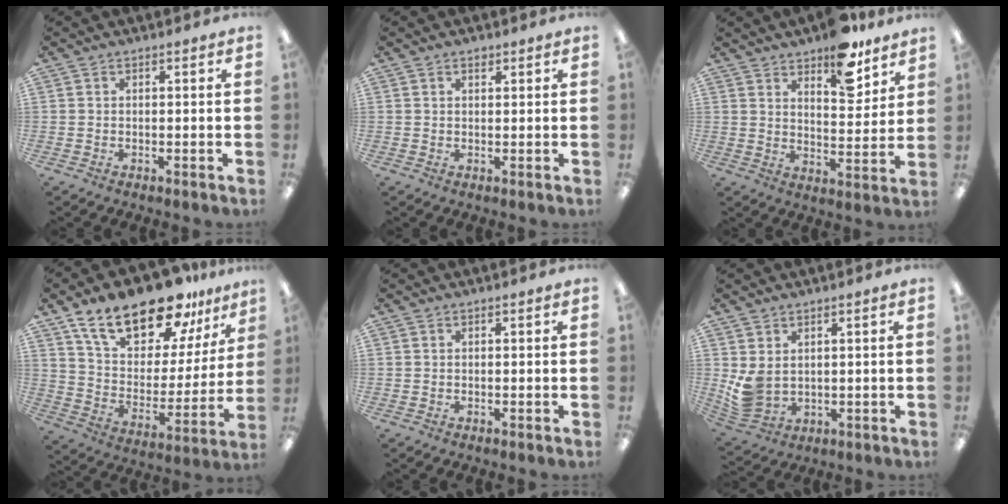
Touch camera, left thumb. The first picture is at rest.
{"total": 1.2, "force": [0.9, 0.5, 0.6], "torque": [-0.012, 0.000, 0.016]}
{"total": 12.9, "force": [9.4, 5.6, 6.8], "torque": [-0.072, -0.061, 0.161]}
{"total": 22.1, "force": [16.3, 9.5, 11.6], "torque": [-0.200, -0.099, 0.286]}
{"total": 0.0}
{"total": 5.5, "force": [2.3, 3.8, 3.3], "torque": [-0.077, -0.017, 0.044]}